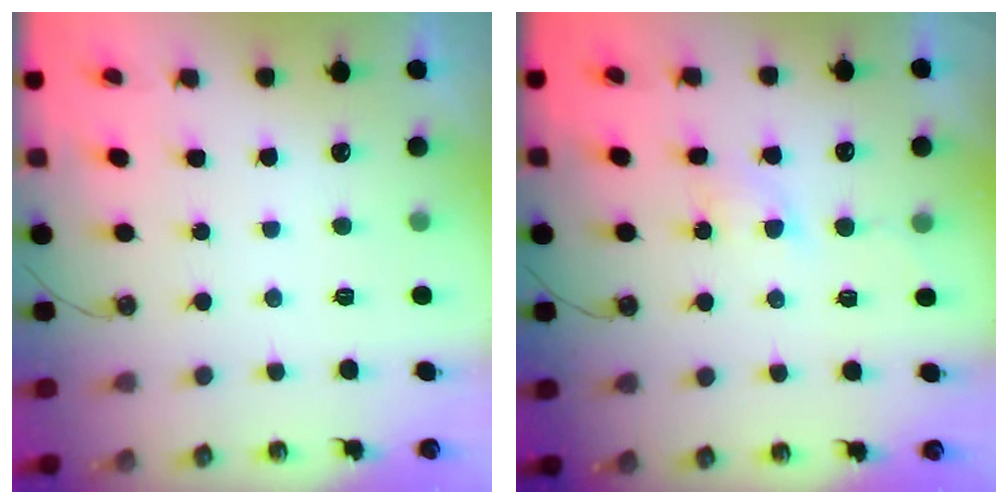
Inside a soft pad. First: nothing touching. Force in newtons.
{"total": 3.8, "press": 3.8, "slide": 0.7}